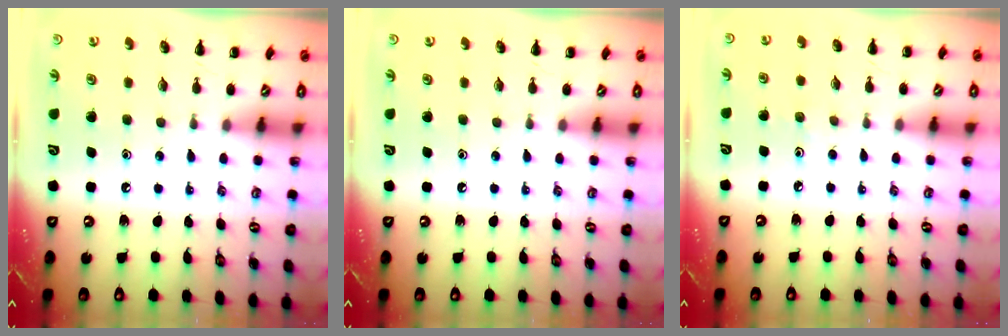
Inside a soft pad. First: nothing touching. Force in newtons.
{"total": 0.0}
{"total": 2.4, "press": 2.2, "slide": 1.0}